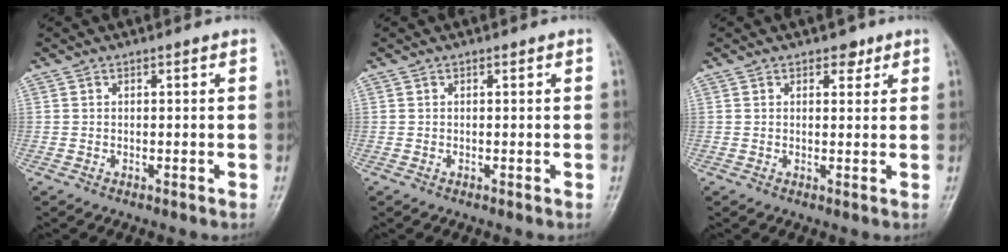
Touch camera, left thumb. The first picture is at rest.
{"total": 0.0}
{"total": 2.4, "force": [1.5, 1.5, 1.1], "torque": [0.002, -0.006, 0.018]}